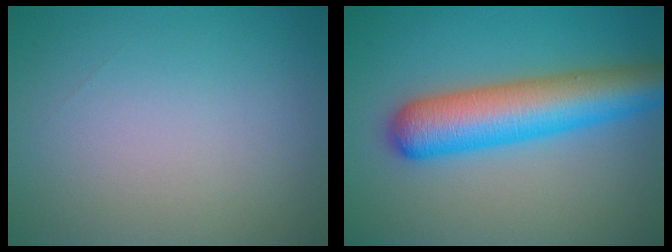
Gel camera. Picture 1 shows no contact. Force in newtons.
{"total": 8.3, "press": 8.3, "slide": 0.3}